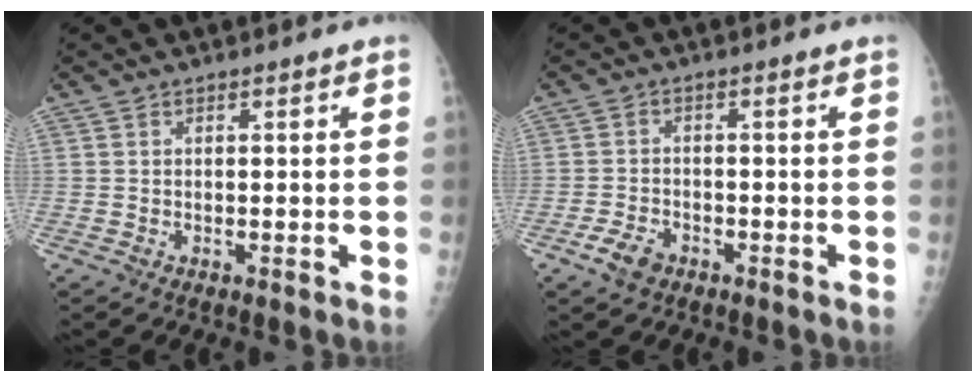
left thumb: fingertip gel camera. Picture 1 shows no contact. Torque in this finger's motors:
{"motor_torque": [-0.42, 0.42, 0.28, 0.21, 0.01]}